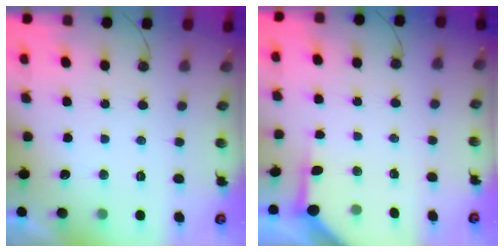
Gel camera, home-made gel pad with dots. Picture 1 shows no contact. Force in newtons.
{"total": 3.6, "press": 3.6, "slide": 0.3}